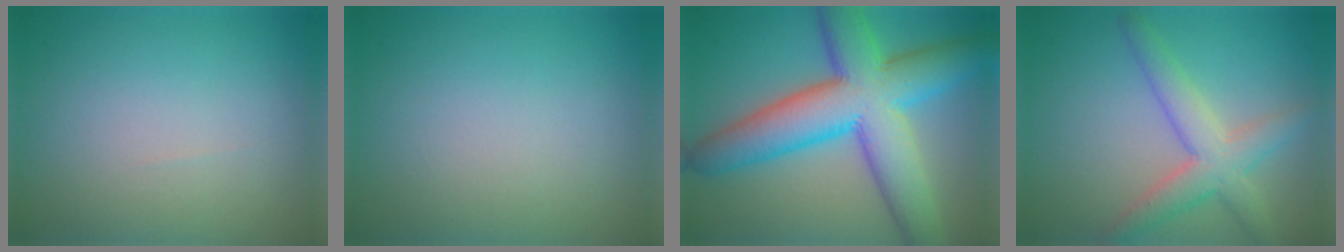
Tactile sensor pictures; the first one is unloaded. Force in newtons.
{"total": 0.0}
{"total": 11.3, "press": 11.3, "slide": 0.2}
{"total": 4.4, "press": 4.3, "slide": 0.3}